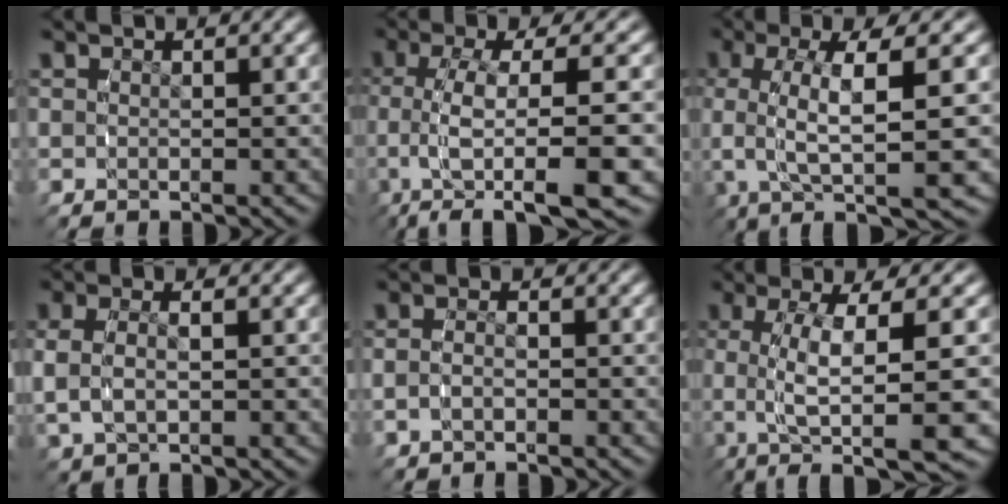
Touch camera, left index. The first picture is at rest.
{"total": 9.1, "force": [-4.8, 3.3, 7.0], "torque": [-0.140, -0.034, -0.054]}
{"total": 8.0, "force": [-0.2, 2.8, 7.4], "torque": [-0.136, -0.008, 0.003]}
{"total": 3.2, "force": [0.2, 1.9, 2.6], "torque": [-0.064, -0.004, 0.011]}
{"total": 1.7, "force": [-1.0, 0.7, 1.2], "torque": [-0.029, -0.009, -0.011]}
{"total": 9.0, "force": [-3.4, 2.9, 7.8], "torque": [-0.136, -0.022, -0.036]}